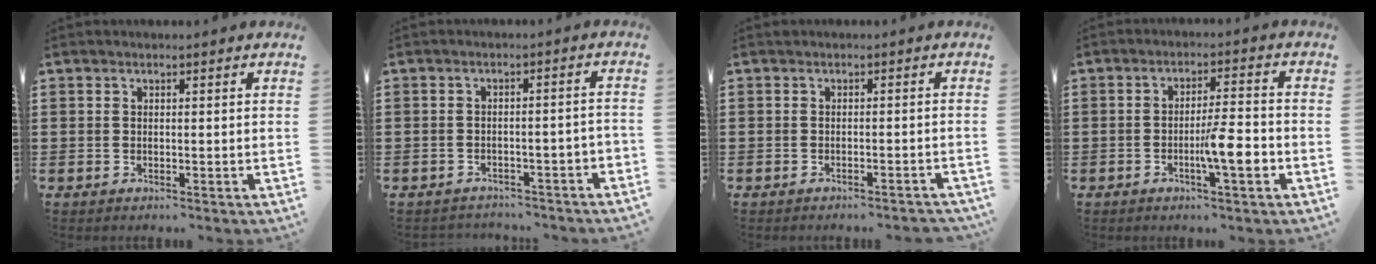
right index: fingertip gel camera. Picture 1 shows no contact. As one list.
[{"total": 2.4, "force": [-2.2, 0.6, 0.6], "torque": [-0.016, 0.003, -0.047]}, {"total": 1.2, "force": [-1.1, 0.0, 0.4], "torque": [-0.010, 0.000, -0.022]}, {"total": 7.0, "force": [-2.1, 1.0, 6.6], "torque": [-0.123, -0.006, -0.040]}]